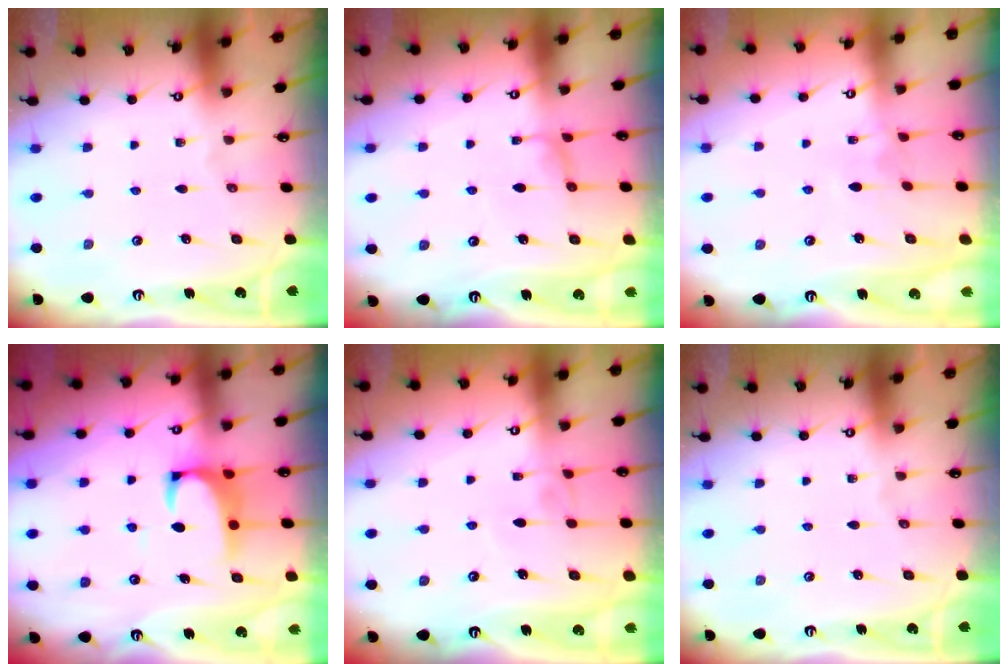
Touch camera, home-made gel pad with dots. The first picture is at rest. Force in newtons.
{"total": 1.9, "press": 1.8, "slide": 0.5}
{"total": 3.8, "press": 3.8, "slide": 0.1}
{"total": 2.4, "press": 2.3, "slide": 0.9}
{"total": 2.6, "press": 2.6, "slide": 0.4}
{"total": 0.0}